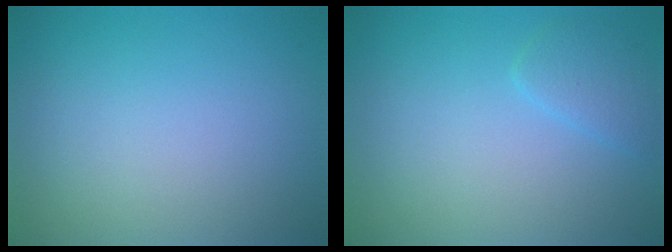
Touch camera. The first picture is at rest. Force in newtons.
{"total": 1.6, "press": 1.6, "slide": 0.2}